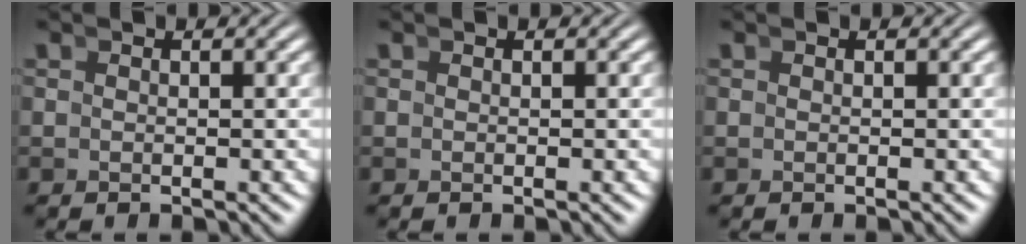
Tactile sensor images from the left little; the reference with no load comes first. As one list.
[{"total": 0.0}, {"total": 0.0}]